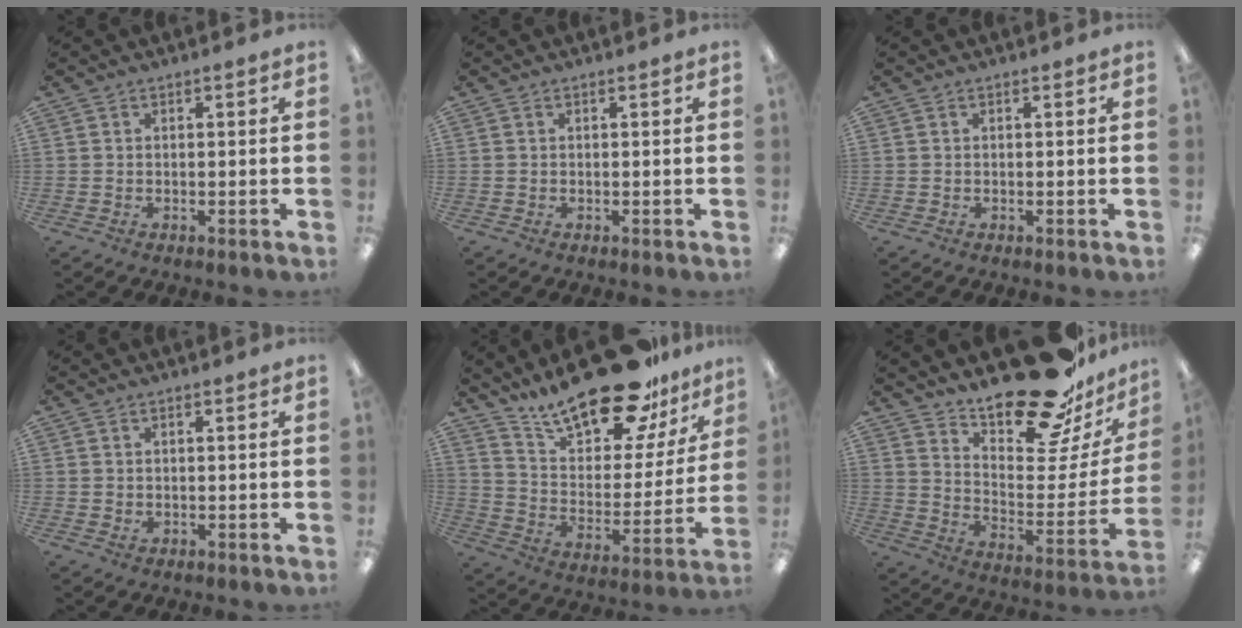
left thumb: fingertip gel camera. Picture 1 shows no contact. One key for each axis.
{"total": 0.0}
{"total": 0.0}
{"total": 0.9, "fx": 0.5, "fy": 0.7, "fz": 0.2, "tx": 0.003, "ty": 0.001, "tz": 0.006}
{"total": 24.7, "fx": 19.4, "fy": 9.2, "fz": 12.2, "tx": -0.196, "ty": -0.120, "tz": 0.333}
{"total": 22.9, "fx": 19.1, "fy": 7.2, "fz": 10.3, "tx": -0.135, "ty": -0.137, "tz": 0.320}